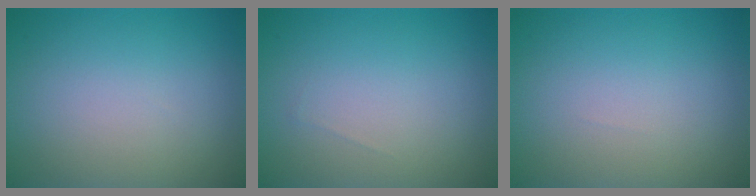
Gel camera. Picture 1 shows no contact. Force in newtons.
{"total": 0.0}
{"total": 0.0}